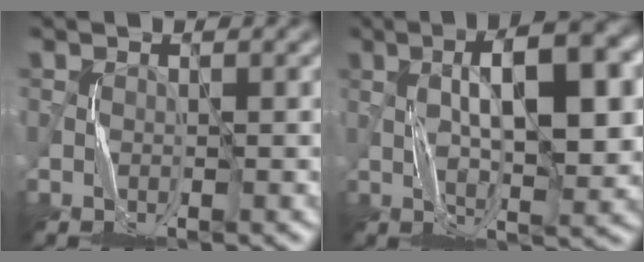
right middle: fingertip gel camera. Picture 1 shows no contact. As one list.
[{"total": 9.7, "force": [1.8, 3.1, 9.0], "torque": [-0.130, 0.009, 0.029]}]